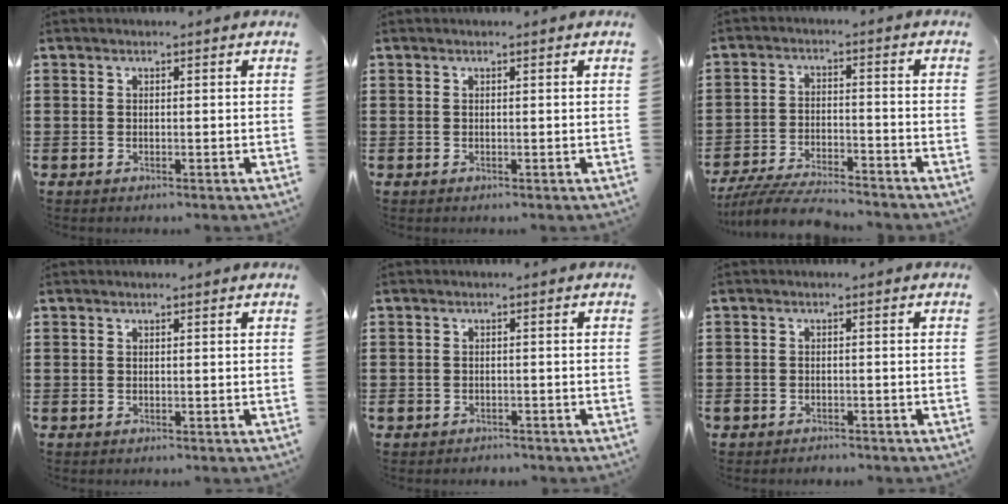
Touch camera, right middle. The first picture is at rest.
{"total": 0.0}
{"total": 6.4, "force": [-6.1, 0.6, 1.8], "torque": [-0.034, 0.005, -0.119]}
{"total": 0.0}
{"total": 1.3, "force": [-1.2, 0.6, -0.1], "torque": [-0.003, 0.002, -0.028]}
{"total": 1.5, "force": [-1.4, 0.5, -0.1], "torque": [-0.003, 0.002, -0.034]}